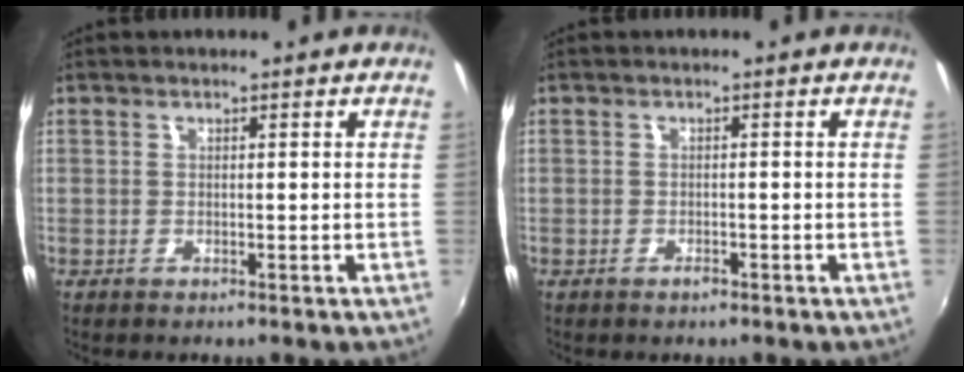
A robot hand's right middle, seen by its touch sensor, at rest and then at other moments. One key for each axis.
{"total": 1.0, "fx": -0.8, "fy": 0.4, "fz": 0.4, "tx": -0.007, "ty": -0.002, "tz": -0.015}